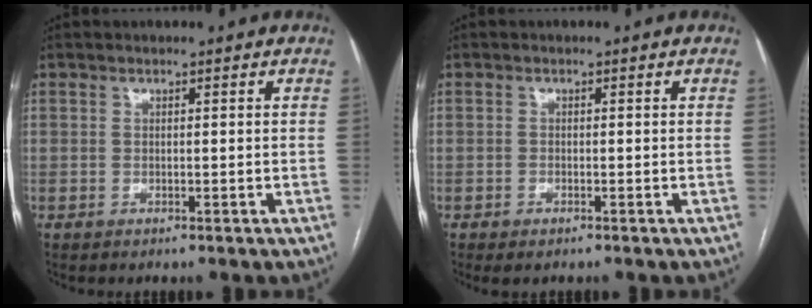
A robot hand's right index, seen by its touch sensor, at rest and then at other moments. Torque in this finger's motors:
{"motor_torque": [0.22, -0.12, -0.04, 0.00]}